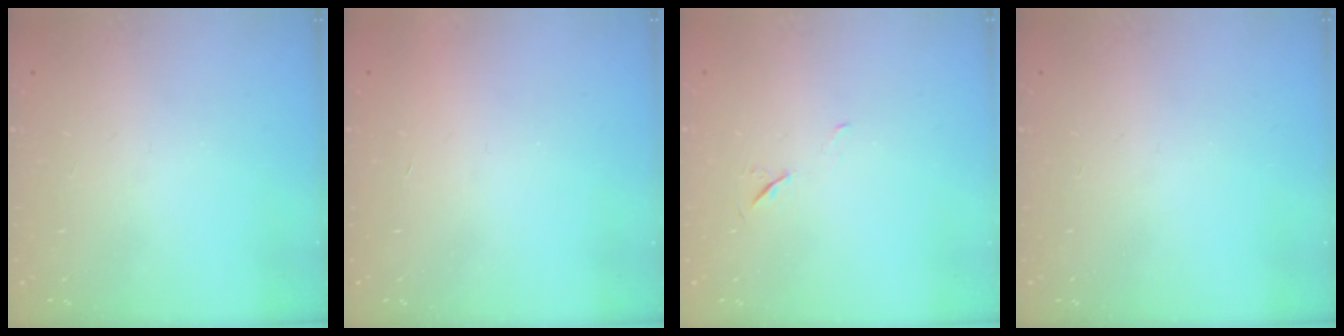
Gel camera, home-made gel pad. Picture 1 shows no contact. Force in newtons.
{"total": 1.7, "press": 1.7, "slide": 0.1}
{"total": 4.9, "press": 4.4, "slide": 2.2}
{"total": 0.0}